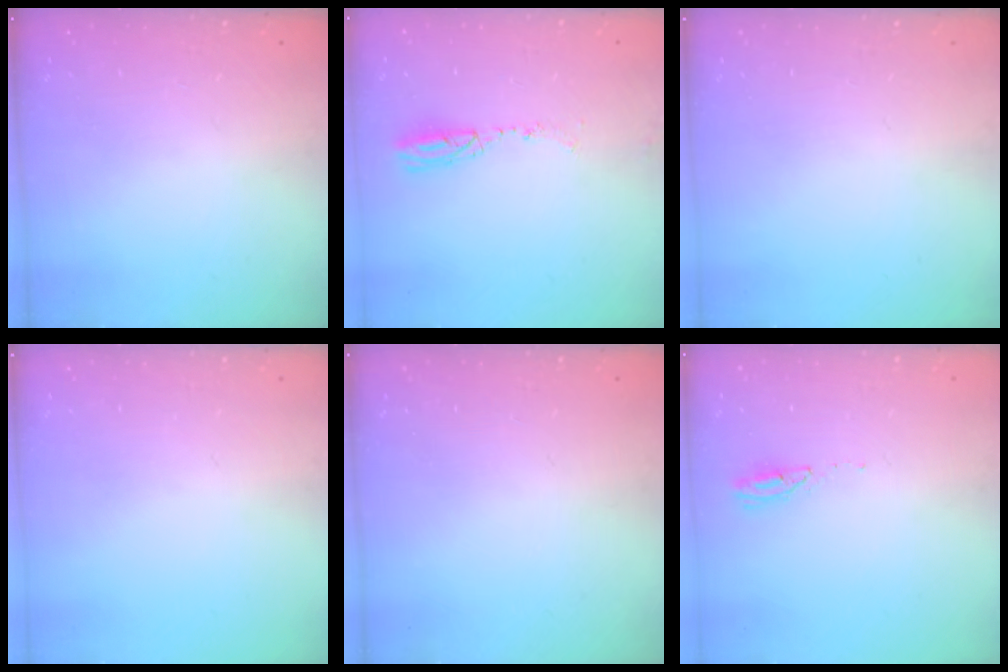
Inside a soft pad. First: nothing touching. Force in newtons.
{"total": 4.3, "press": 4.3, "slide": 0.8}
{"total": 0.0}
{"total": 0.0}
{"total": 0.0}
{"total": 3.0, "press": 2.9, "slide": 0.4}